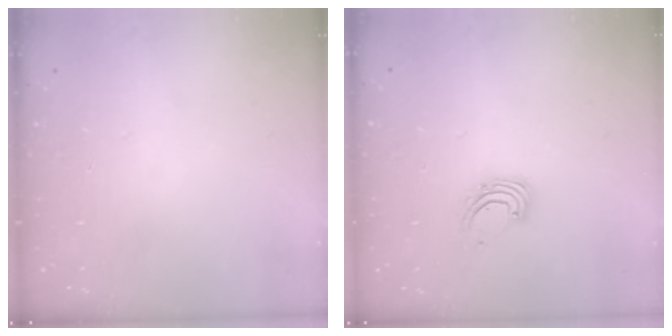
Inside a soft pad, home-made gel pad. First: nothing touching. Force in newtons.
{"total": 2.6, "press": 2.6, "slide": 0.2}